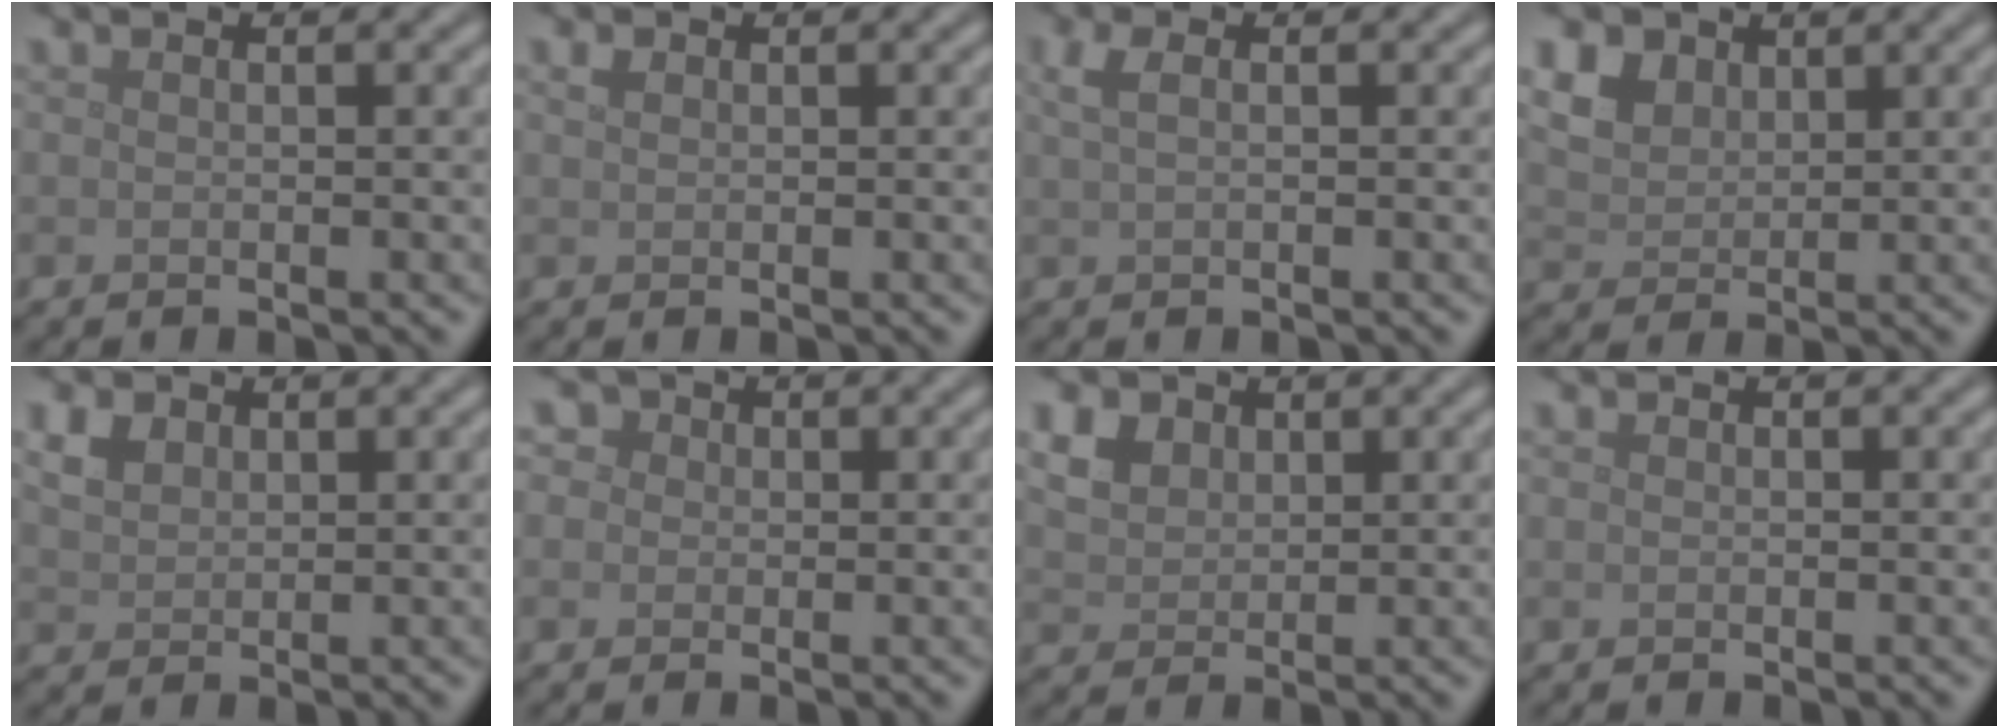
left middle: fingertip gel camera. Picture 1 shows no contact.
{"total": 0.8, "force": [0.4, 0.6, 0.4], "torque": [-0.008, 0.000, 0.008]}
{"total": 1.7, "force": [0.7, 0.7, 1.4], "torque": [-0.031, 0.007, 0.011]}
{"total": 5.8, "force": [3.2, 4.0, 2.7], "torque": [-0.097, 0.009, 0.065]}
{"total": 2.4, "force": [1.3, 1.6, 1.2], "torque": [-0.029, 0.003, 0.026]}
{"total": 3.2, "force": [1.5, 2.5, 1.3], "torque": [-0.016, 0.016, 0.002]}
{"total": 5.0, "force": [2.8, 3.5, 2.4], "torque": [-0.078, 0.008, 0.055]}
{"total": 0.0}